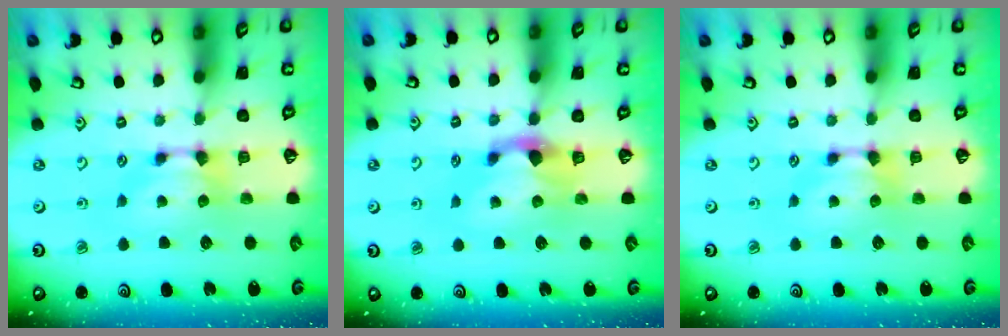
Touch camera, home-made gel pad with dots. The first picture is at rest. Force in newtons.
{"total": 1.7, "press": 1.0, "slide": 1.4}
{"total": 0.0}